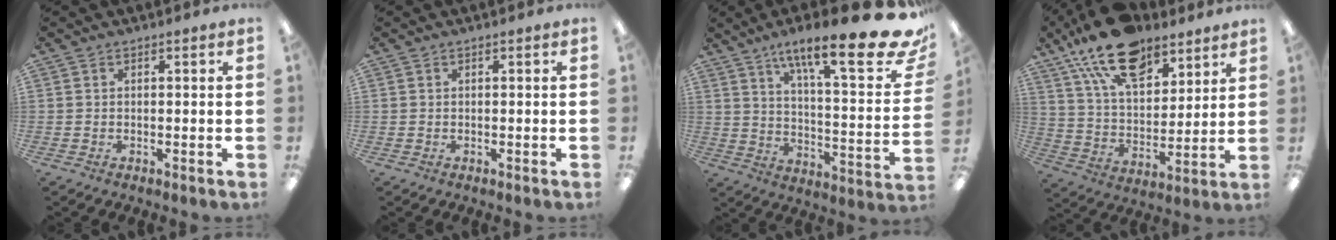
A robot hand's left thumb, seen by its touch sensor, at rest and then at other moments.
{"total": 0.0}
{"total": 22.7, "force": [15.1, 4.8, 16.2], "torque": [-0.244, -0.106, 0.237]}
{"total": 19.7, "force": [13.4, 9.9, 10.5], "torque": [-0.190, -0.061, 0.240]}